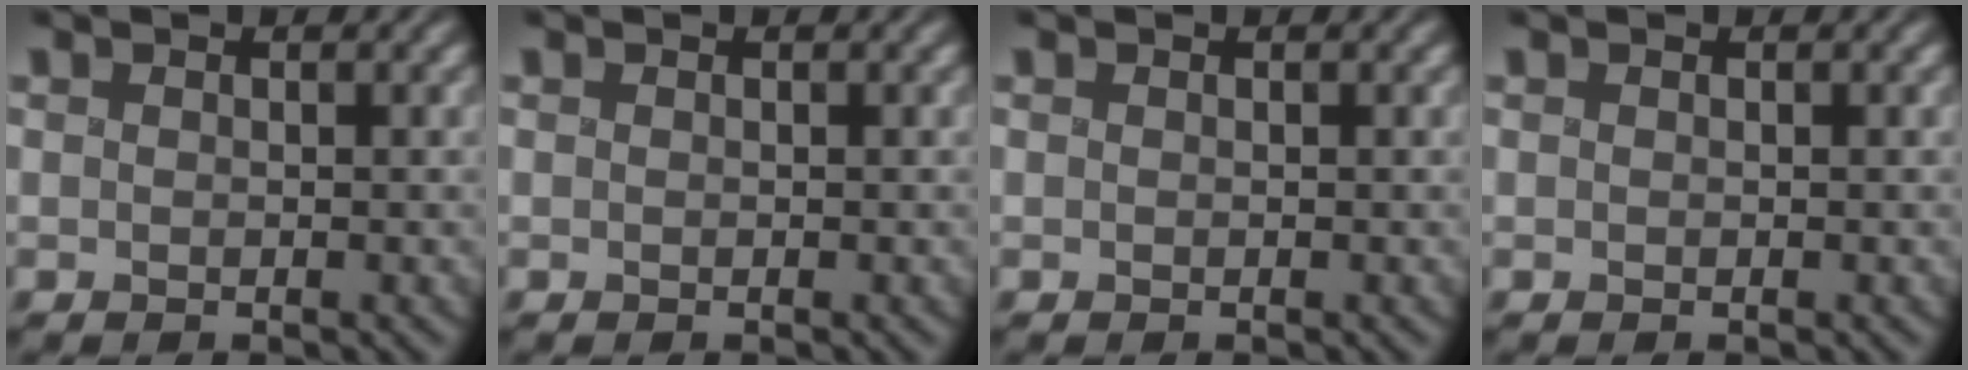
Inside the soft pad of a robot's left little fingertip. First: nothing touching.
{"total": 0.0}
{"total": 0.0}
{"total": 0.0}